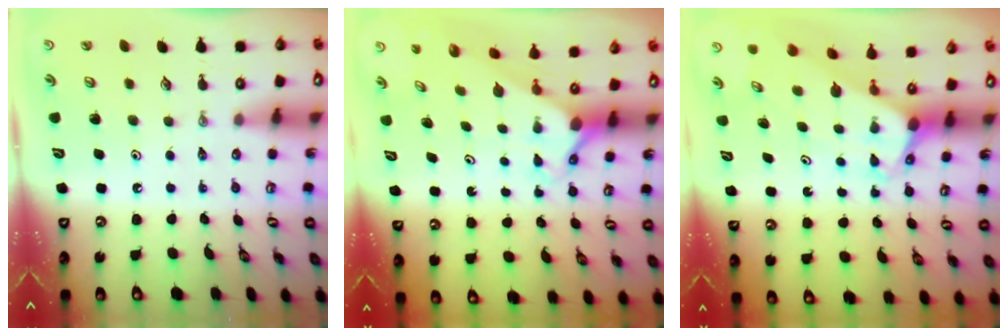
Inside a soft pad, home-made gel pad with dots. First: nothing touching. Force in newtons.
{"total": 2.1, "press": 2.1, "slide": 0.2}
{"total": 4.5, "press": 4.5, "slide": 0.4}